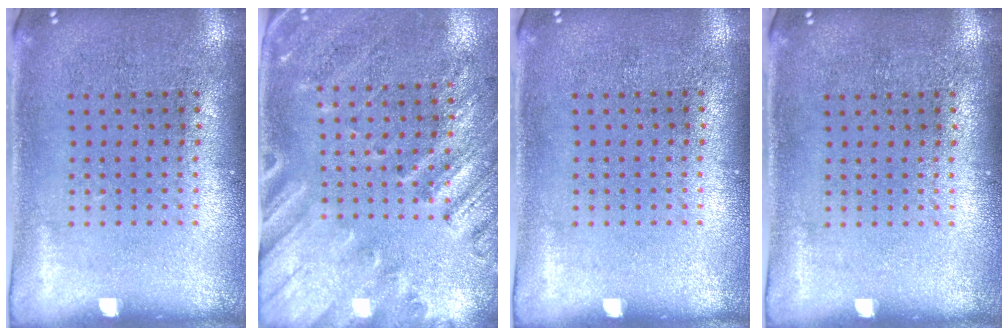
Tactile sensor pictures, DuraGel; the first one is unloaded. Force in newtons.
{"total": 2.5, "press": 2.0, "slide": 1.6}
{"total": 0.0}
{"total": 0.0}